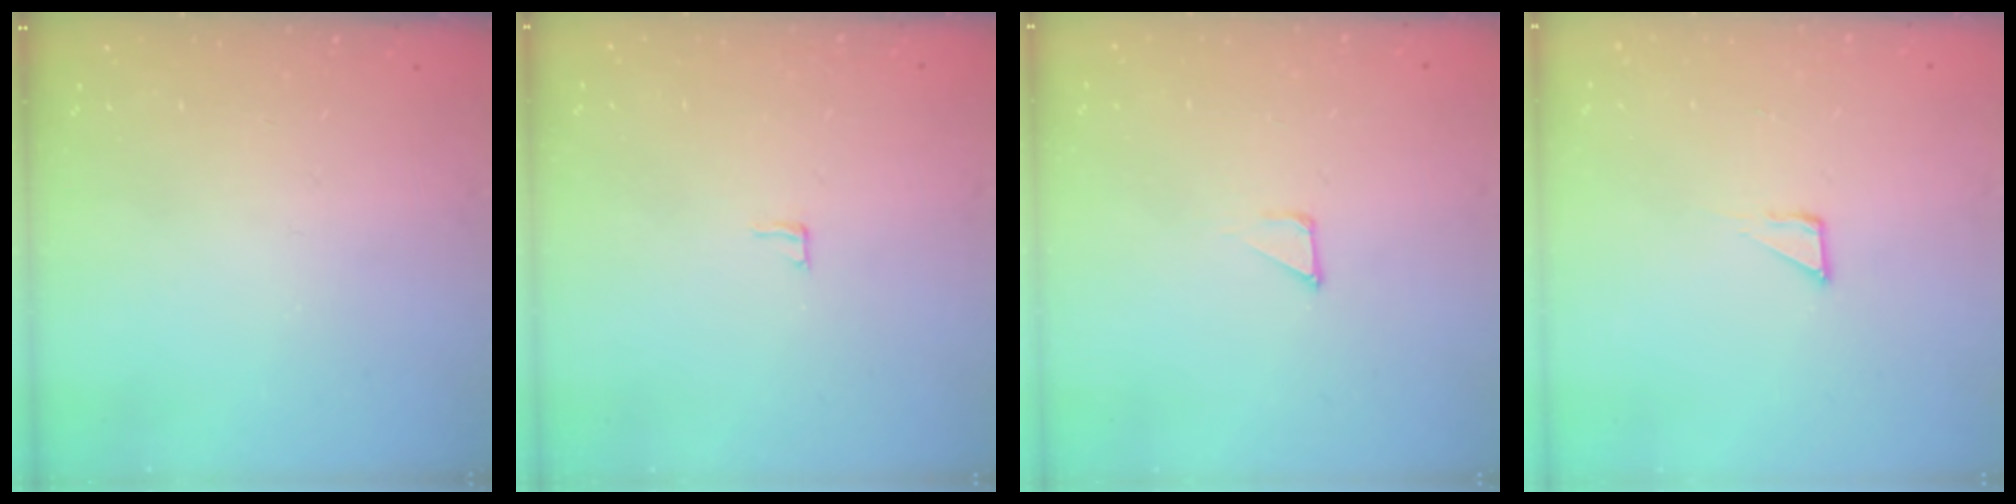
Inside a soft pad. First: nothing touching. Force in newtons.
{"total": 3.1, "press": 3.1, "slide": 0.2}
{"total": 1.3, "press": 1.3, "slide": 0.0}
{"total": 2.6, "press": 2.6, "slide": 0.1}